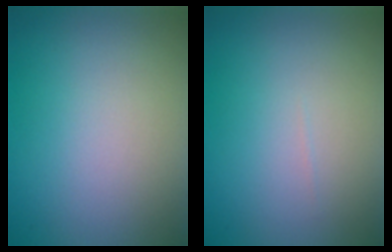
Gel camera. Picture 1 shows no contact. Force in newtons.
{"total": 0.0}